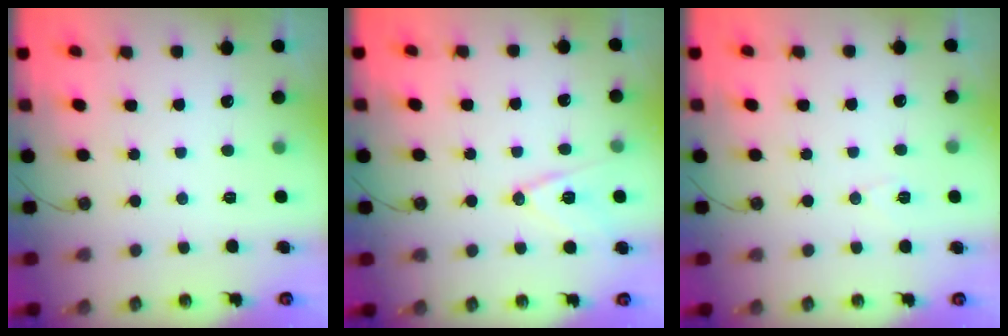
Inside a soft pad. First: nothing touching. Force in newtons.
{"total": 12.1, "press": 11.6, "slide": 3.4}
{"total": 5.4, "press": 4.7, "slide": 2.7}